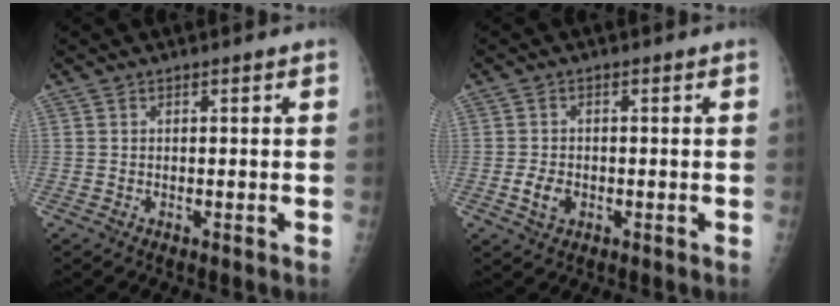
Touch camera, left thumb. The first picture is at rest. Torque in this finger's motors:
{"motor_torque": [-0.27, 0.26, 0.02, 0.03, 0.00]}